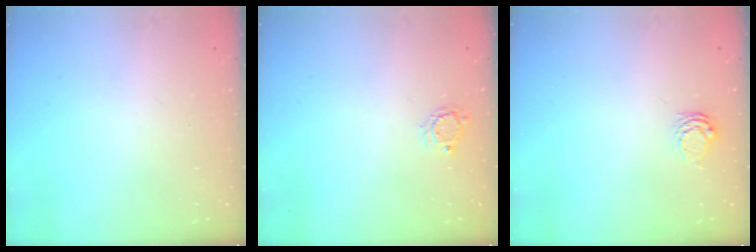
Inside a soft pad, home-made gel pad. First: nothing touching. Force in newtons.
{"total": 4.0, "press": 4.0, "slide": 0.3}
{"total": 3.9, "press": 3.8, "slide": 0.4}